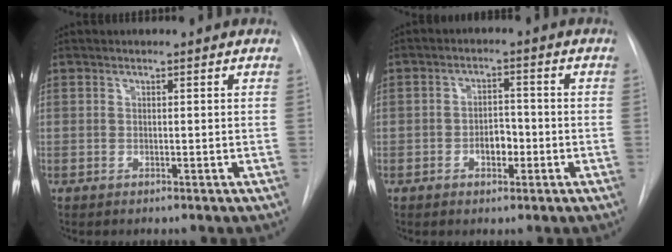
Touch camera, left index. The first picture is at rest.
{"total": 3.7, "force": [-1.4, 2.0, 2.7], "torque": [-0.040, 0.006, -0.021]}